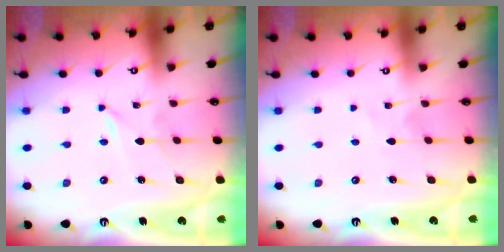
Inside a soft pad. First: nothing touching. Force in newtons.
{"total": 2.2, "press": 2.2, "slide": 0.3}